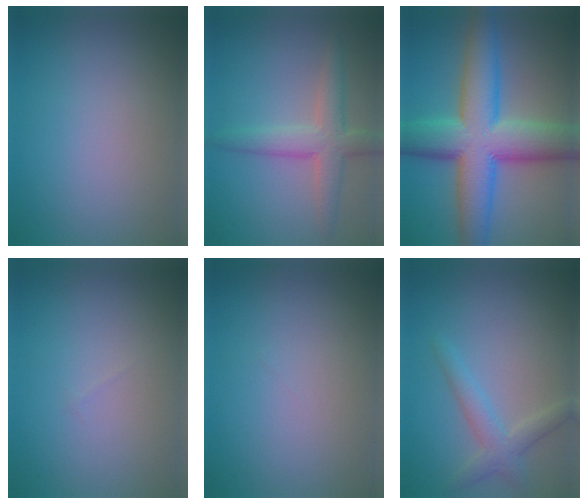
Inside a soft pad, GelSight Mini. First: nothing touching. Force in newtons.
{"total": 4.0, "press": 4.0, "slide": 0.2}
{"total": 11.7, "press": 11.7, "slide": 0.2}
{"total": 0.0}
{"total": 0.0}
{"total": 2.7, "press": 2.7, "slide": 0.1}